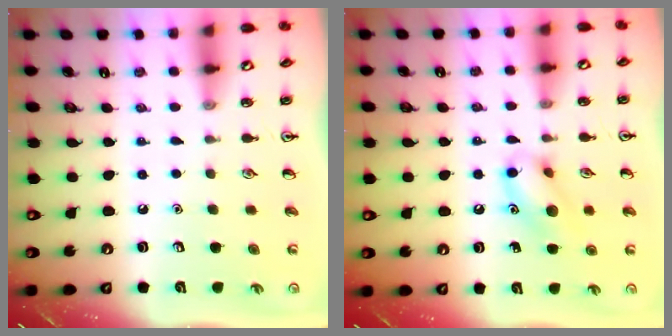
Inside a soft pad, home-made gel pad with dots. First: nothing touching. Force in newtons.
{"total": 9.8, "press": 9.7, "slide": 1.2}